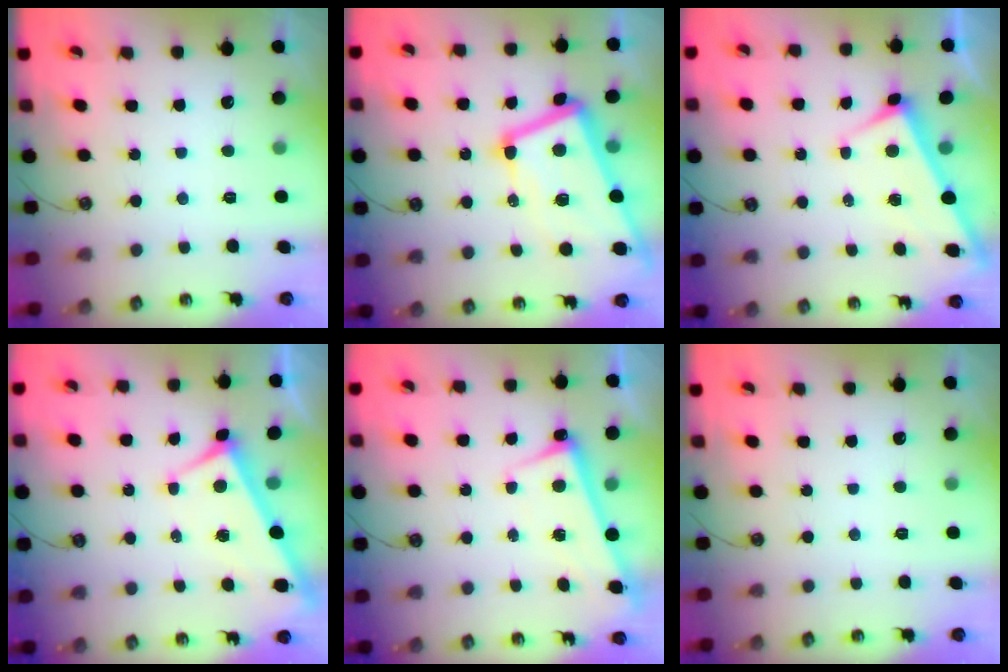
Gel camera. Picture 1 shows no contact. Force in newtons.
{"total": 13.7, "press": 13.6, "slide": 2.1}
{"total": 3.1, "press": 3.1, "slide": 0.0}
{"total": 3.7, "press": 3.7, "slide": 0.4}
{"total": 2.7, "press": 2.6, "slide": 0.5}
{"total": 0.0}